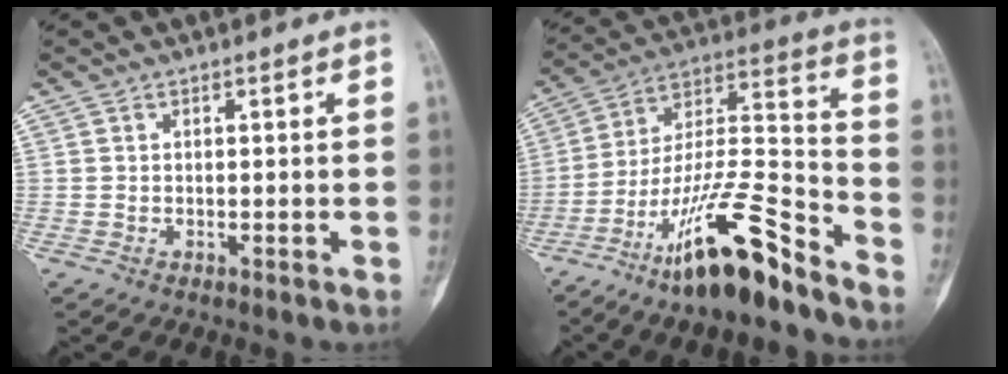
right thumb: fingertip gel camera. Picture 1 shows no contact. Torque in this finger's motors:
{"motor_torque": [0.99, 0.76, 1.74, -1.03, 0.48]}